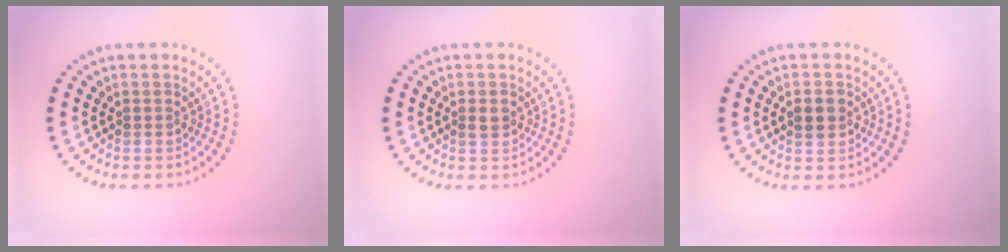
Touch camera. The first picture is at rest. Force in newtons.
{"total": 1.1, "press": 1.1, "slide": 0.1}
{"total": 2.3, "press": 2.3, "slide": 0.0}